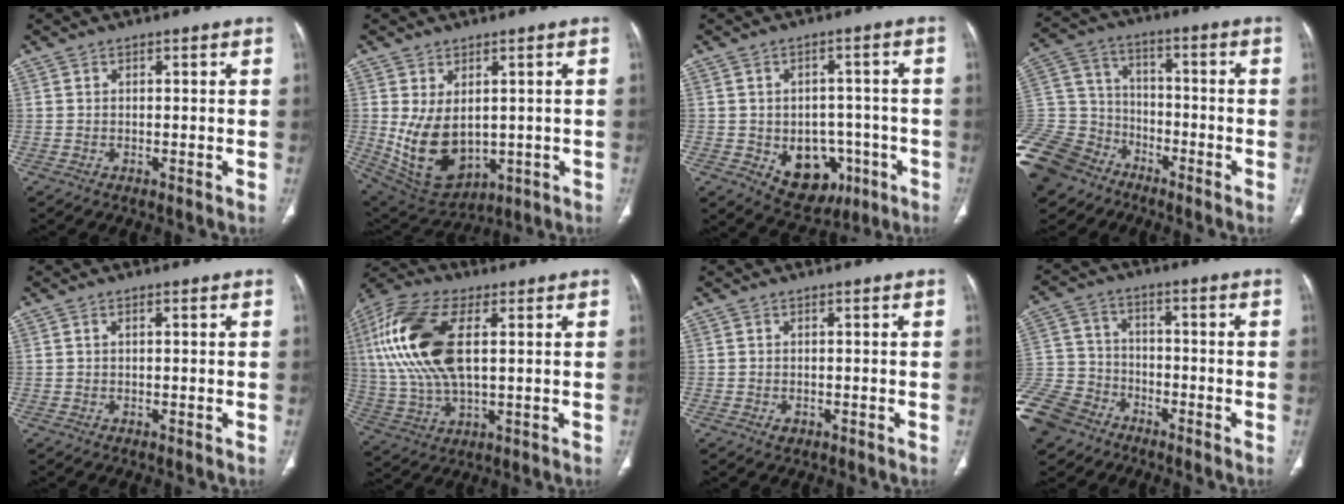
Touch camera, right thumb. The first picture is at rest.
{"total": 12.6, "force": [0.0, 8.2, 9.5], "torque": [-0.158, -0.012, 0.035]}
{"total": 12.0, "force": [-4.1, 8.9, 6.9], "torque": [-0.056, 0.025, -0.040]}
{"total": 22.7, "force": [-13.9, 15.7, 8.7], "torque": [-0.237, 0.048, -0.251]}
{"total": 0.6, "force": [0.2, 0.2, 0.5], "torque": [-0.011, 0.002, 0.001]}
{"total": 20.1, "force": [4.2, 9.7, 17.1], "torque": [-0.377, 0.004, 0.077]}
{"total": 1.1, "force": [-0.5, 0.8, 0.5], "torque": [-0.005, 0.002, -0.005]}
{"total": 14.8, "force": [-9.7, 10.1, 4.6], "torque": [-0.115, 0.041, -0.184]}